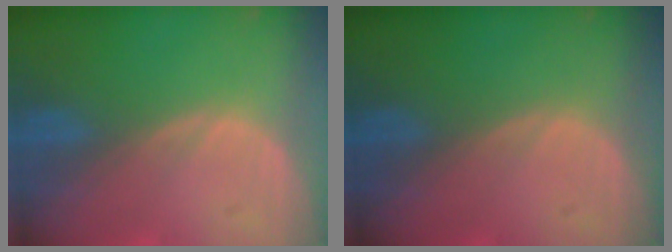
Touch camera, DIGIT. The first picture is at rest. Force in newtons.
{"total": 0.0}